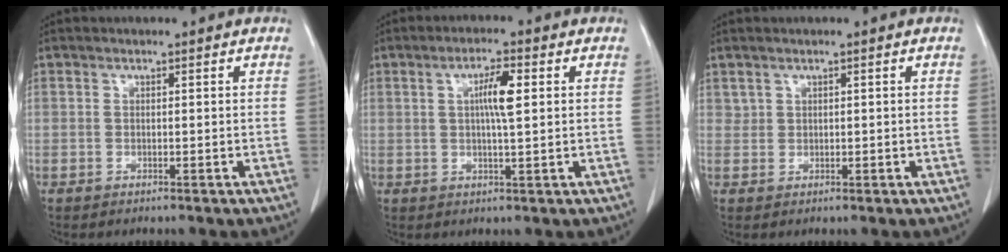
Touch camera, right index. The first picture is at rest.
{"total": 4.8, "force": [1.0, 0.4, 4.7], "torque": [-0.084, 0.001, 0.017]}
{"total": 1.0, "force": [0.7, 0.6, 0.2], "torque": [0.002, 0.004, 0.014]}